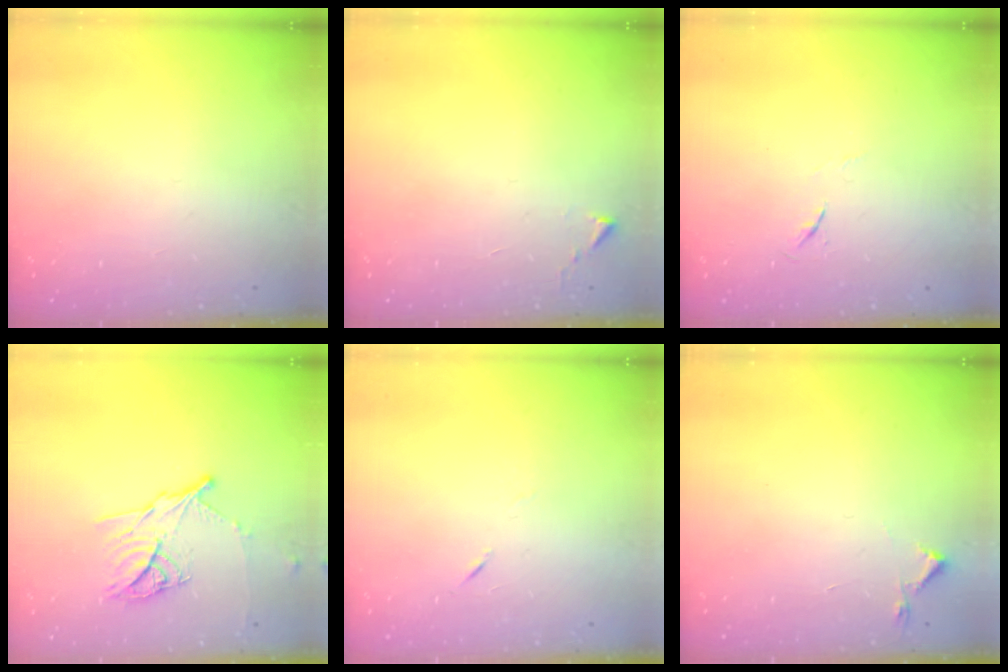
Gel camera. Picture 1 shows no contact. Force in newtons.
{"total": 2.7, "press": 2.7, "slide": 0.5}
{"total": 4.0, "press": 4.0, "slide": 0.6}
{"total": 12.7, "press": 12.7, "slide": 0.7}
{"total": 3.8, "press": 3.6, "slide": 1.1}
{"total": 2.7, "press": 2.6, "slide": 0.4}